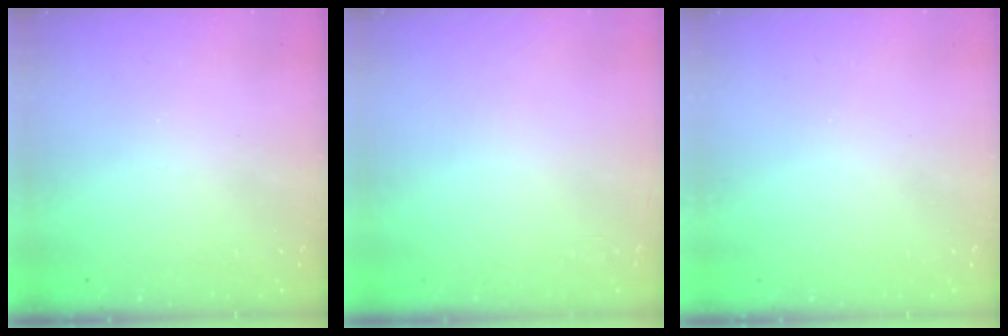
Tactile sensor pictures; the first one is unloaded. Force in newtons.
{"total": 0.0}
{"total": 0.0}